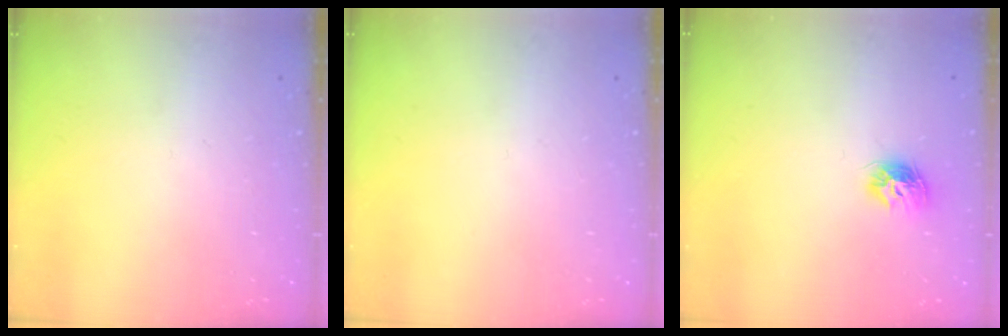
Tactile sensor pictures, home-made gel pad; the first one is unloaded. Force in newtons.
{"total": 0.0}
{"total": 8.3, "press": 8.3, "slide": 0.2}